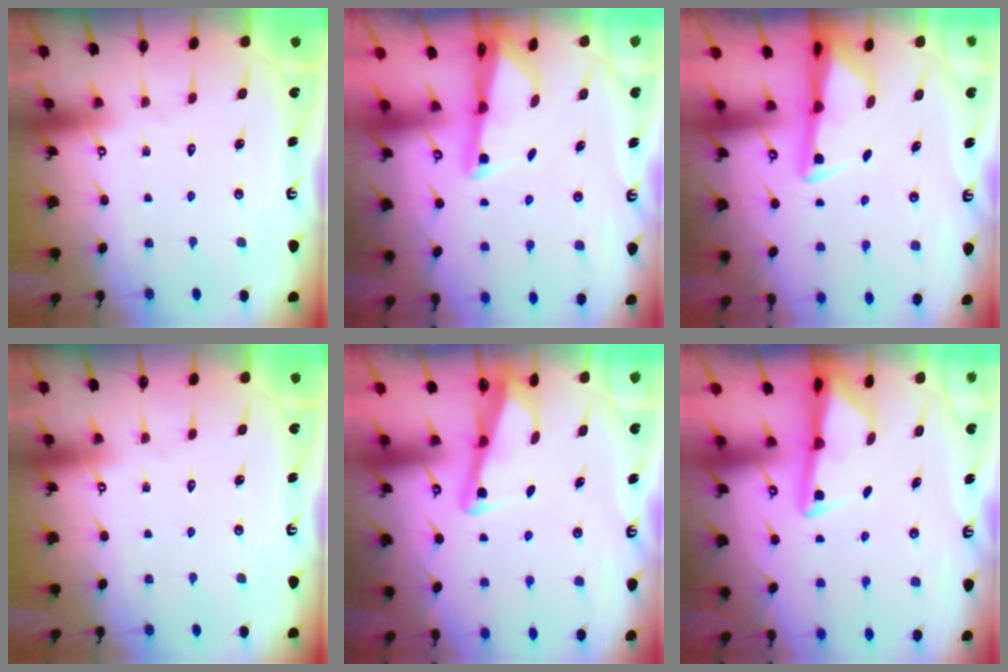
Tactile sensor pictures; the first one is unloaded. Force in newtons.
{"total": 1.8, "press": 1.8, "slide": 0.4}
{"total": 2.9, "press": 2.8, "slide": 0.6}
{"total": 0.0}
{"total": 3.3, "press": 3.3, "slide": 0.4}
{"total": 2.8, "press": 2.7, "slide": 0.7}